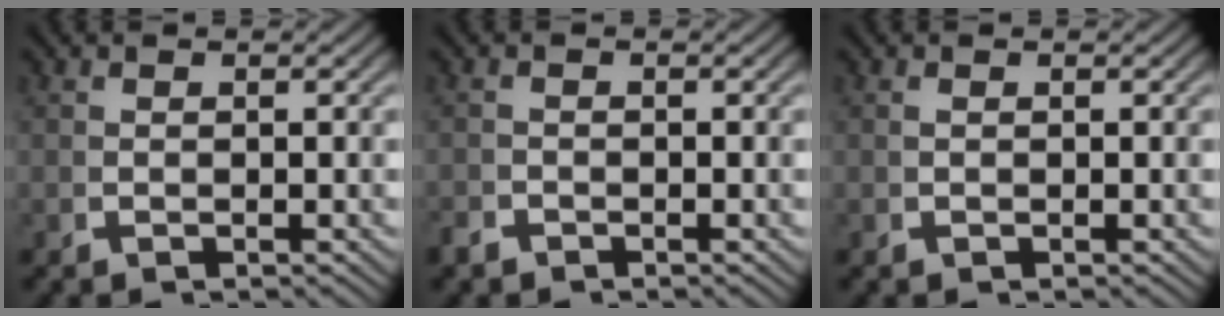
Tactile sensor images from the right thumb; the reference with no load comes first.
{"total": 1.0, "force": [-1.0, 0.2, -0.2], "torque": [0.009, -0.004, -0.019]}
{"total": 0.0}